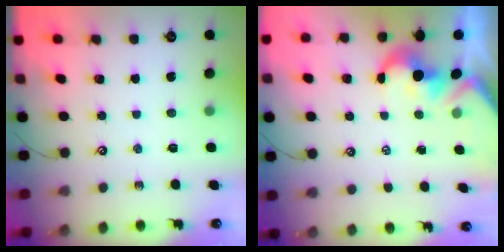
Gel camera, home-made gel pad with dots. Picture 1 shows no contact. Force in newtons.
{"total": 1.6, "press": 1.3, "slide": 1.0}